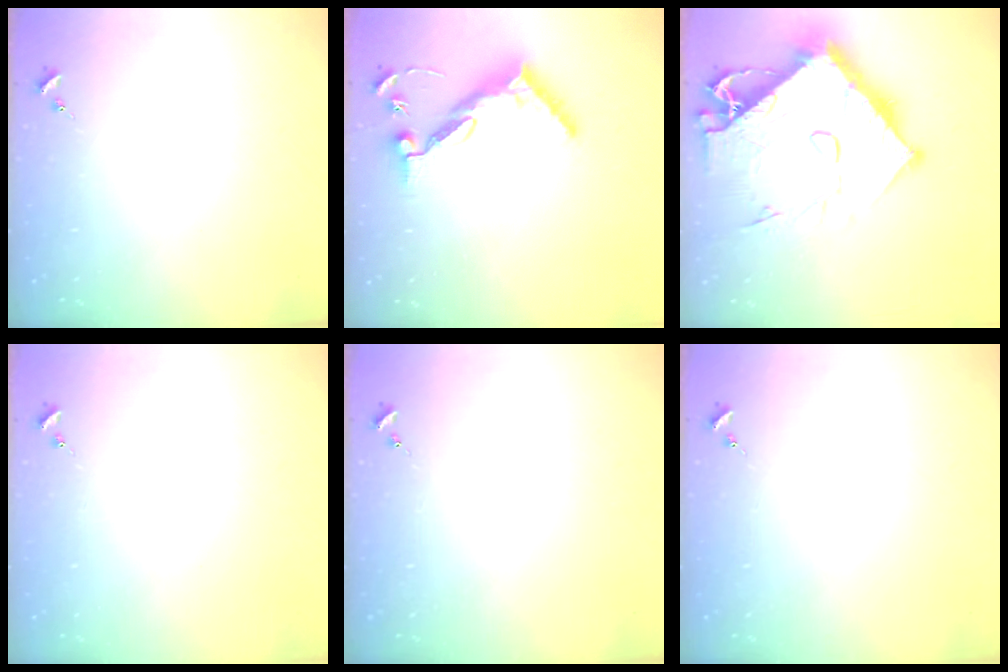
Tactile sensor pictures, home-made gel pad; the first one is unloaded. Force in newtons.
{"total": 10.6, "press": 10.5, "slide": 0.9}
{"total": 19.8, "press": 19.7, "slide": 2.0}
{"total": 0.0}
{"total": 0.0}
{"total": 0.0}